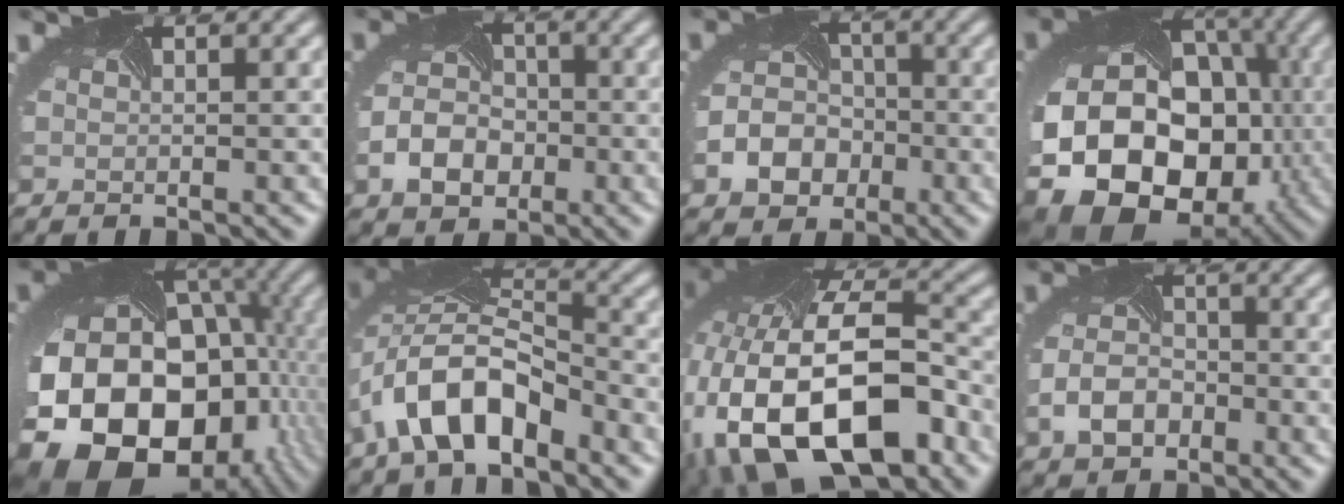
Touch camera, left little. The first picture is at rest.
{"total": 3.9, "force": [-1.6, 3.2, 1.6], "torque": [-0.040, -0.001, -0.034]}
{"total": 4.7, "force": [-1.9, 3.9, 1.6], "torque": [-0.034, -0.001, -0.037]}
{"total": 20.2, "force": [-4.7, 15.5, 12.0], "torque": [-0.213, -0.035, -0.074]}
{"total": 21.8, "force": [-6.2, 16.2, 13.3], "torque": [-0.261, -0.047, -0.084]}
{"total": 7.0, "force": [-3.9, 3.6, 4.6], "torque": [-0.091, 0.009, -0.081]}
{"total": 17.4, "force": [-5.2, 10.6, 12.7], "torque": [-0.243, -0.046, -0.064]}
{"total": 3.3, "force": [-1.8, 2.5, 1.3], "torque": [-0.038, 0.000, -0.038]}